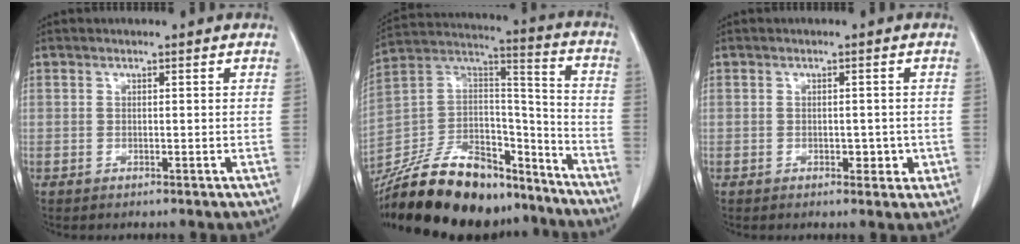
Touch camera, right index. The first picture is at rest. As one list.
[{"total": 27.6, "force": [-22.5, 9.8, 12.7], "torque": [-0.253, 0.001, -0.374]}, {"total": 2.3, "force": [-0.6, 1.5, 1.6], "torque": [-0.013, 0.005, -0.002]}]